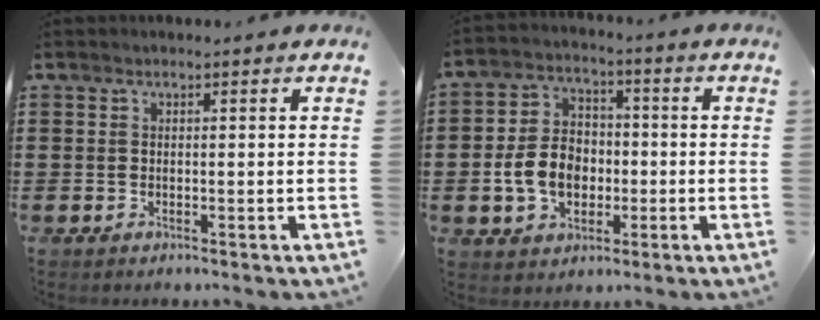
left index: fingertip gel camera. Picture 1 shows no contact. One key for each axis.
{"total": 8.0, "fx": -1.6, "fy": 6.1, "fz": 4.9, "tx": -0.115, "ty": 0.007, "tz": -0.036}